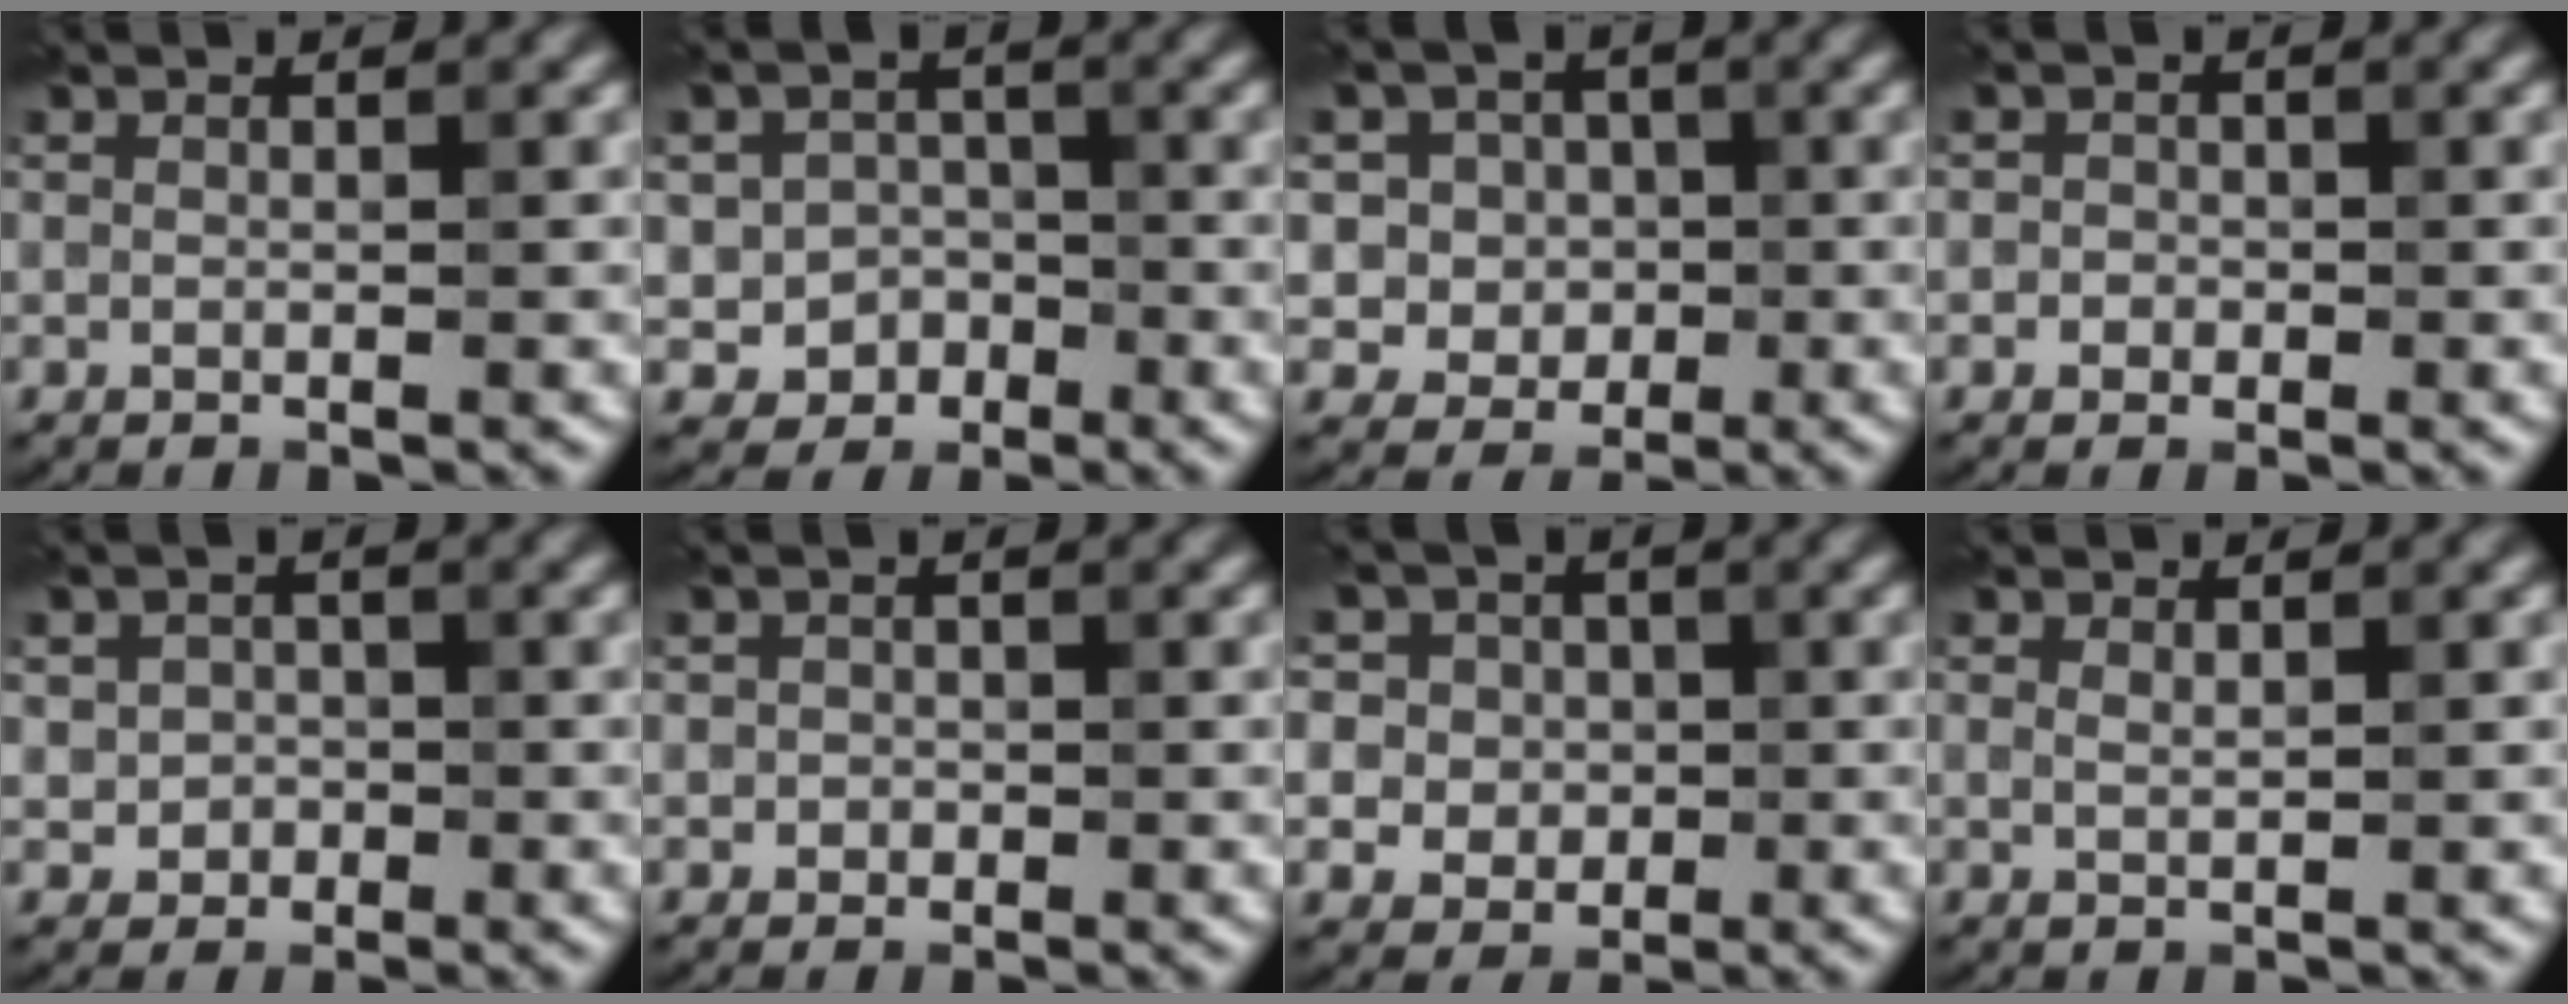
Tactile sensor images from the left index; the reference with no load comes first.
{"total": 4.0, "force": [-1.5, 3.5, 1.1], "torque": [0.007, 0.004, -0.032]}
{"total": 5.5, "force": [0.7, 5.2, 1.6], "torque": [-0.016, 0.016, -0.001]}
{"total": 1.4, "force": [-0.1, 1.3, 0.4], "torque": [0.009, 0.000, -0.014]}
{"total": 2.3, "force": [-0.3, 2.1, 0.8], "torque": [-0.004, -0.002, -0.008]}
{"total": 1.1, "force": [-0.1, 1.1, 0.2], "torque": [0.004, -0.002, -0.005]}
{"total": 8.7, "force": [3.1, 7.3, 3.5], "torque": [-0.071, 0.026, 0.020]}
{"total": 0.8, "force": [0.5, 0.3, 0.5], "torque": [-0.011, -0.002, 0.009]}